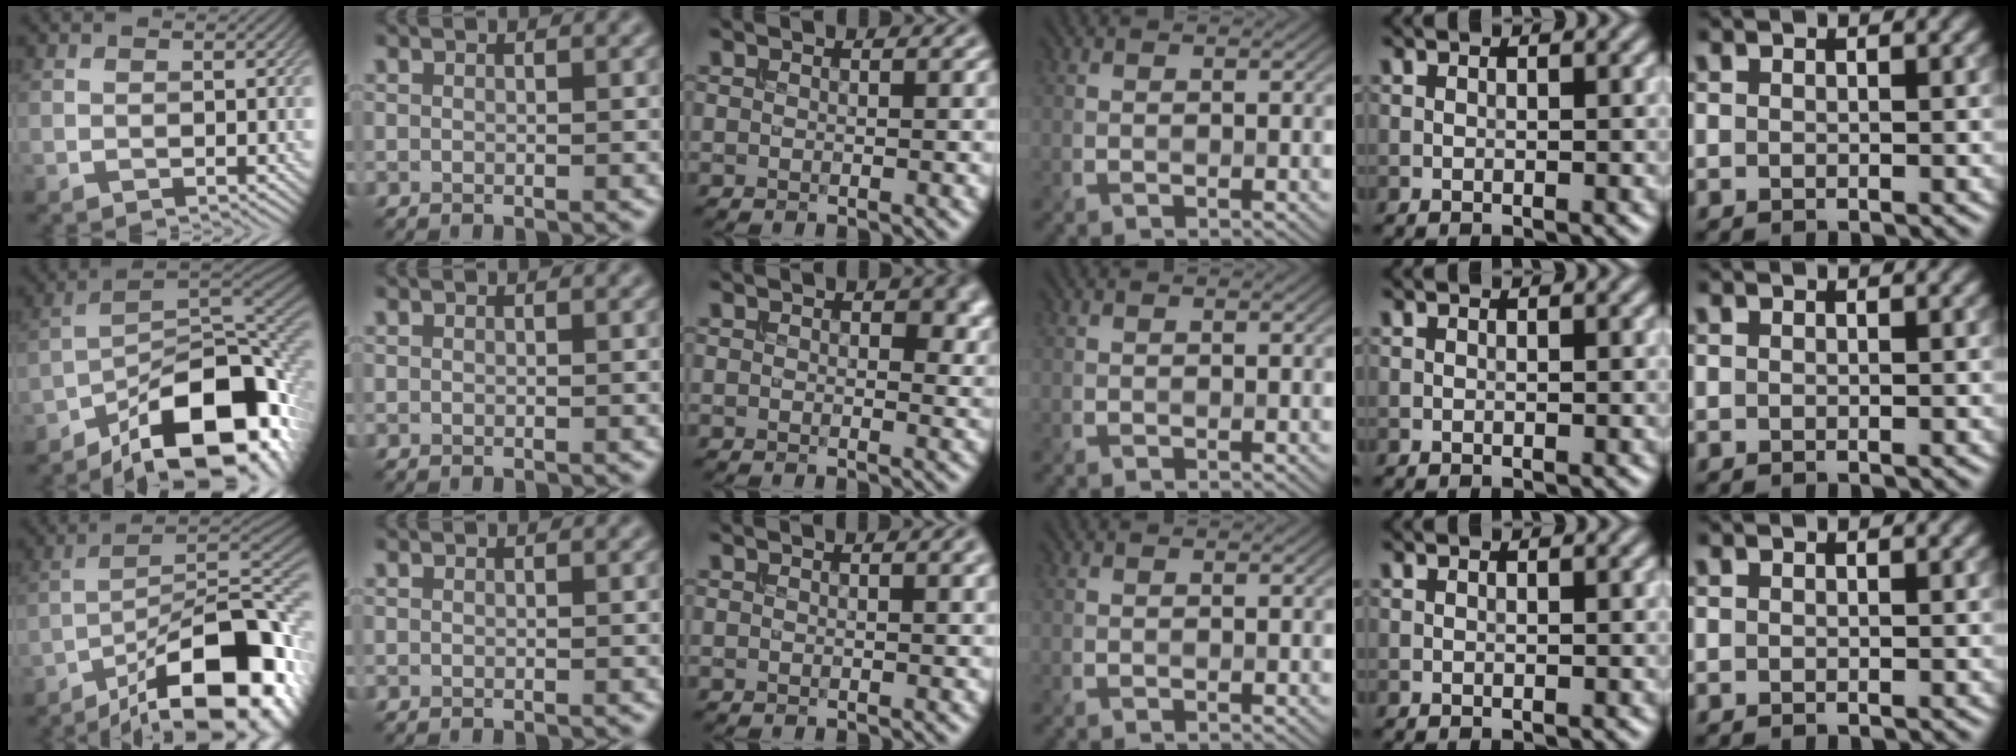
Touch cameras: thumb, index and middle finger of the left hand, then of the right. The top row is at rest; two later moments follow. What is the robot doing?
{"motion": "extract", "object": "bucket"}